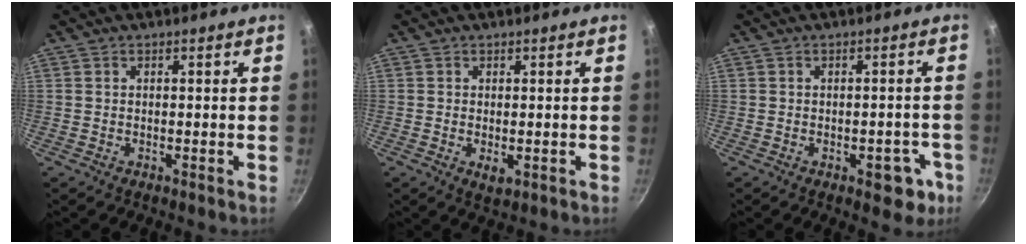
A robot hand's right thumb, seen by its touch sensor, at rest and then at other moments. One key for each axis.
{"total": 2.2, "fx": -0.3, "fy": 1.3, "fz": 1.8, "tx": -0.030, "ty": -0.008, "tz": -0.002}
{"total": 6.2, "fx": -2.6, "fy": 3.5, "fz": 4.5, "tx": -0.024, "ty": 0.018, "tz": -0.026}